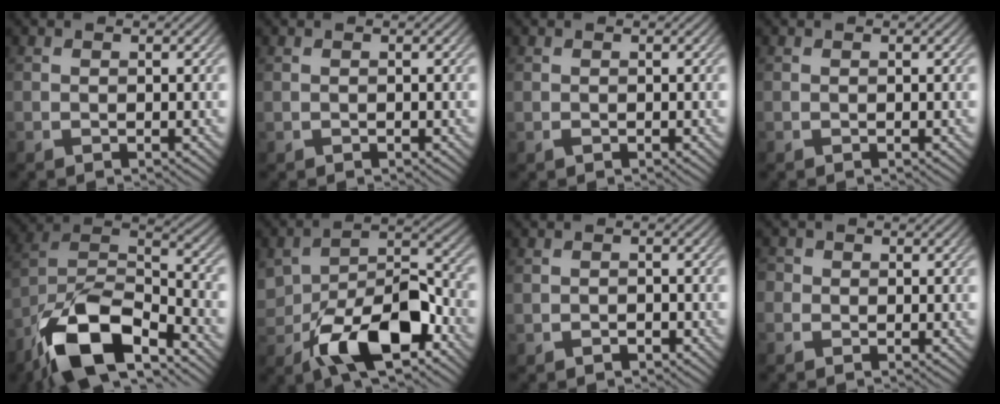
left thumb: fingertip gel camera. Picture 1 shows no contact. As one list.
[{"total": 0.0}, {"total": 0.5, "force": [-0.2, 0.5, 0.2], "torque": [-0.002, -0.003, -0.006]}, {"total": 0.0}, {"total": 14.5, "force": [-9.6, 5.5, 9.3], "torque": [-0.191, -0.012, -0.193]}, {"total": 12.2, "force": [-5.3, 6.9, 8.6], "torque": [-0.155, -0.018, -0.088]}, {"total": 1.1, "force": [-0.6, 0.7, 0.5], "torque": [-0.008, -0.002, -0.012]}, {"total": 1.8, "force": [0.1, 1.7, 0.3], "torque": [-0.007, 0.004, -0.009]}]